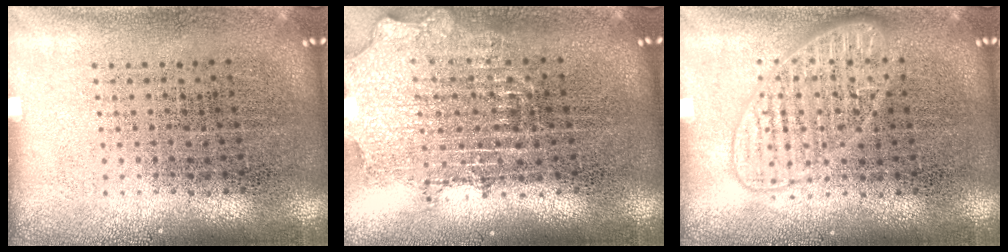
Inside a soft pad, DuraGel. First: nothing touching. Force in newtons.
{"total": 1.8, "press": 1.4, "slide": 1.1}
{"total": 2.7, "press": 2.7, "slide": 0.4}